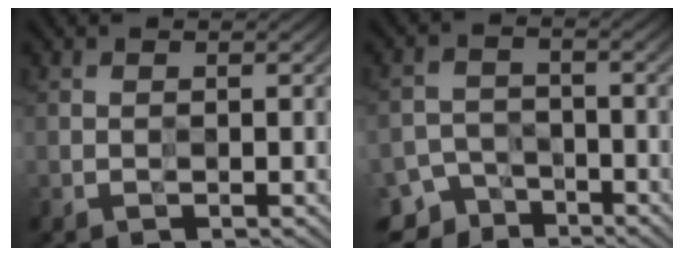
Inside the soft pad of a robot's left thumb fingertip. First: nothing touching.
{"total": 6.1, "force": [-4.4, 3.9, 1.6], "torque": [-0.029, -0.011, -0.084]}